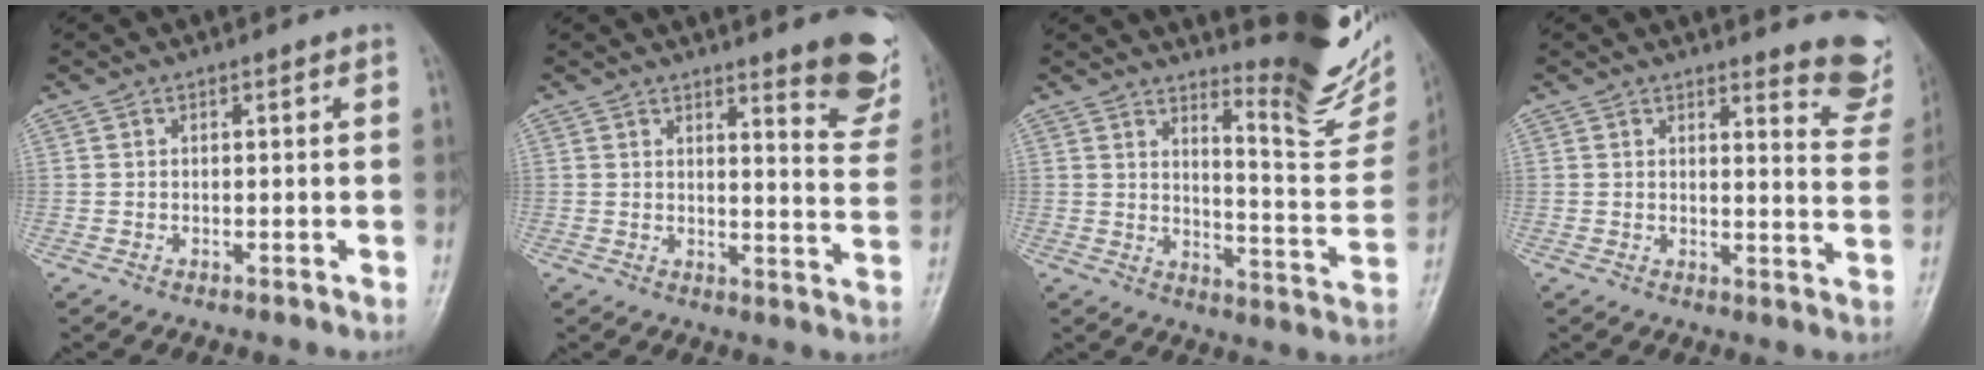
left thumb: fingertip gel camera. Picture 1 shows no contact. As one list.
[{"total": 12.2, "force": [8.9, 2.9, 7.8], "torque": [-0.056, -0.067, 0.098]}, {"total": 16.2, "force": [13.0, 3.3, 9.0], "torque": [-0.092, -0.125, 0.171]}, {"total": 9.4, "force": [8.7, 2.1, 3.0], "torque": [-0.002, -0.086, 0.078]}]